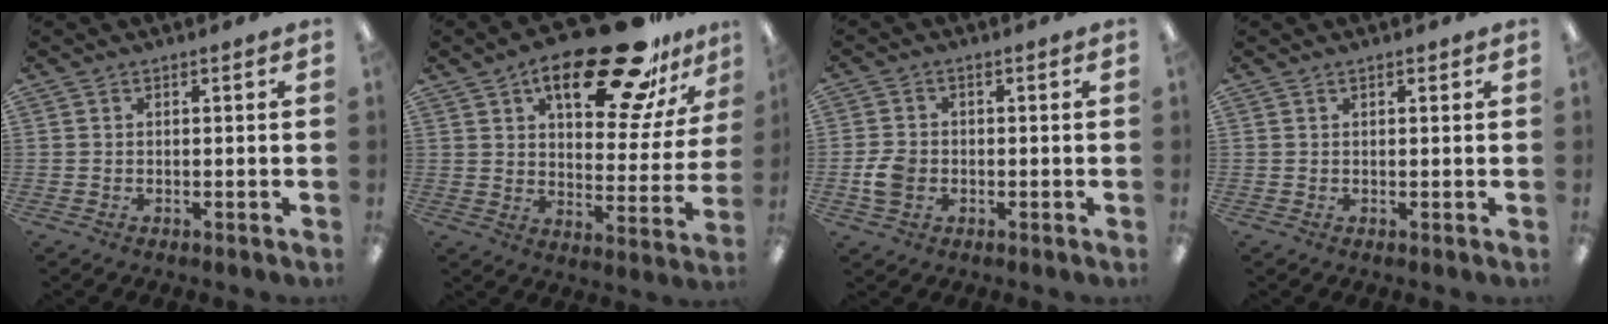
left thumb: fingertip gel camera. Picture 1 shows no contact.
{"total": 23.4, "force": [15.9, 8.7, 14.8], "torque": [-0.208, -0.095, 0.258]}
{"total": 4.9, "force": [-1.2, 3.9, 2.8], "torque": [-0.052, 0.001, -0.024]}
{"total": 1.0, "force": [0.7, 0.4, 0.7], "torque": [-0.014, 0.001, 0.012]}